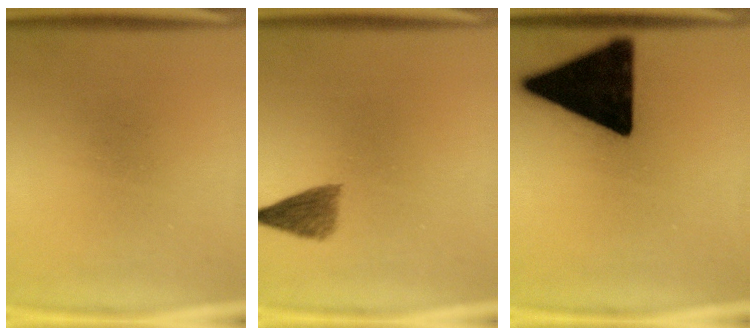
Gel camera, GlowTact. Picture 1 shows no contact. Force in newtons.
{"total": 3.2}
{"total": 19.9}